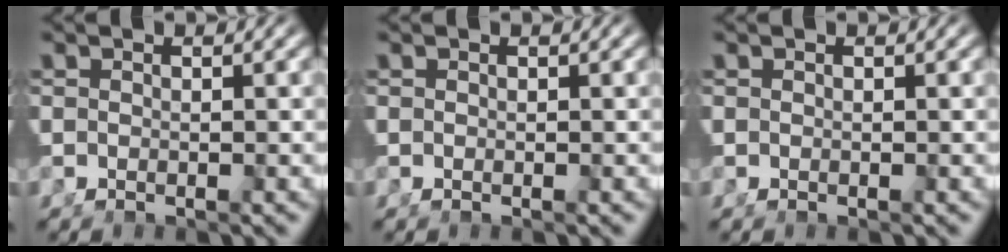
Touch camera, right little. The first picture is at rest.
{"total": 0.0}
{"total": 0.0}